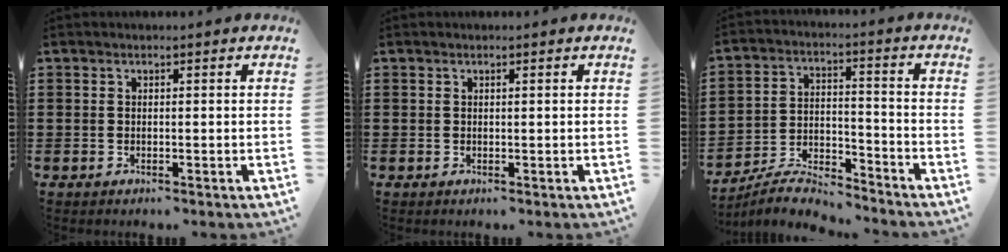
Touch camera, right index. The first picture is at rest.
{"total": 0.0}
{"total": 6.6, "force": [-6.3, 0.8, 1.7], "torque": [-0.044, 0.005, -0.125]}